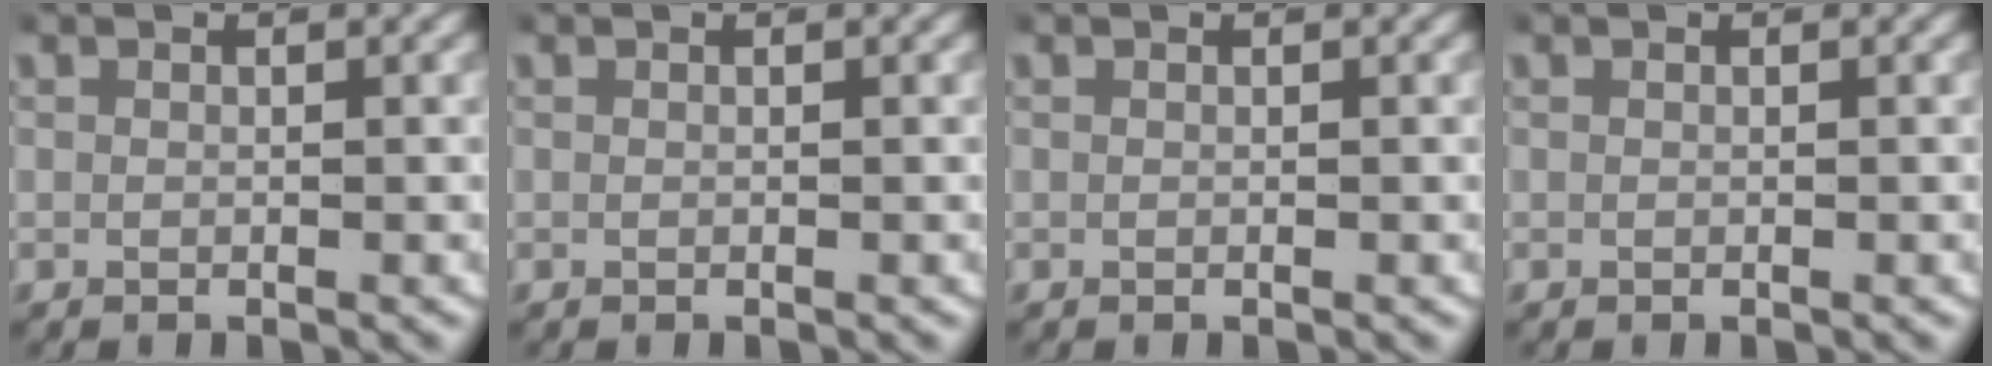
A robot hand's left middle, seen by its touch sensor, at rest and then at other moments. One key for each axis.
{"total": 0.0}
{"total": 0.0}
{"total": 0.0}